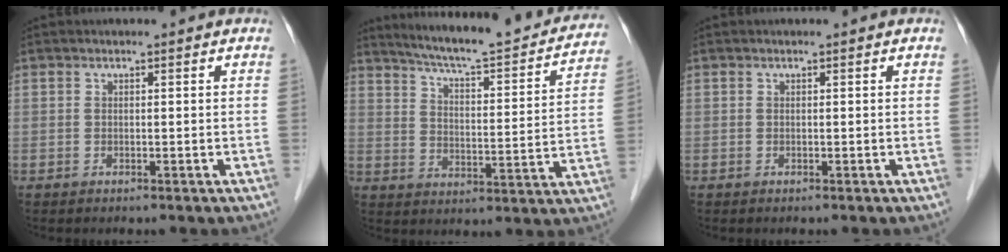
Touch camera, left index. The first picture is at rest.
{"total": 20.9, "force": [19.1, 2.1, 8.3], "torque": [-0.121, -0.030, 0.251]}
{"total": 0.0}